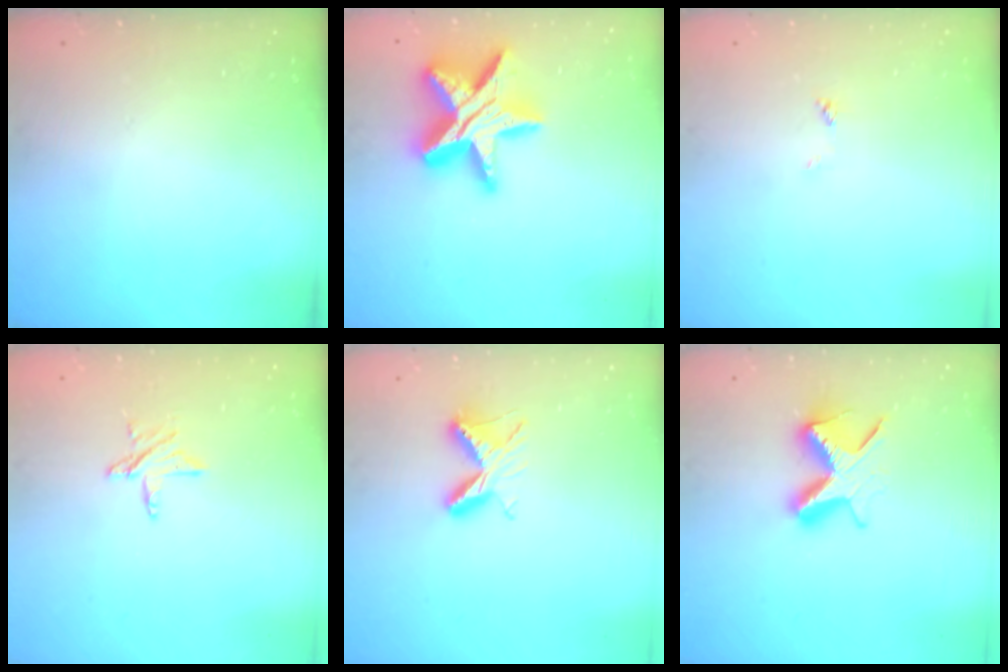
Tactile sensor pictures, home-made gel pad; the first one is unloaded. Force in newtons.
{"total": 20.3, "press": 20.2, "slide": 1.8}
{"total": 0.0}
{"total": 5.1, "press": 5.1, "slide": 0.4}
{"total": 7.2, "press": 7.2, "slide": 0.8}
{"total": 10.6, "press": 10.6, "slide": 0.3}